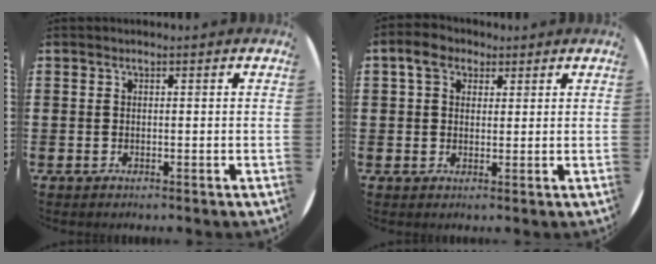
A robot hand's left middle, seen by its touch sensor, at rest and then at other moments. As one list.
[{"total": 3.5, "force": [2.2, 2.3, 1.3], "torque": [-0.028, 0.011, 0.039]}]